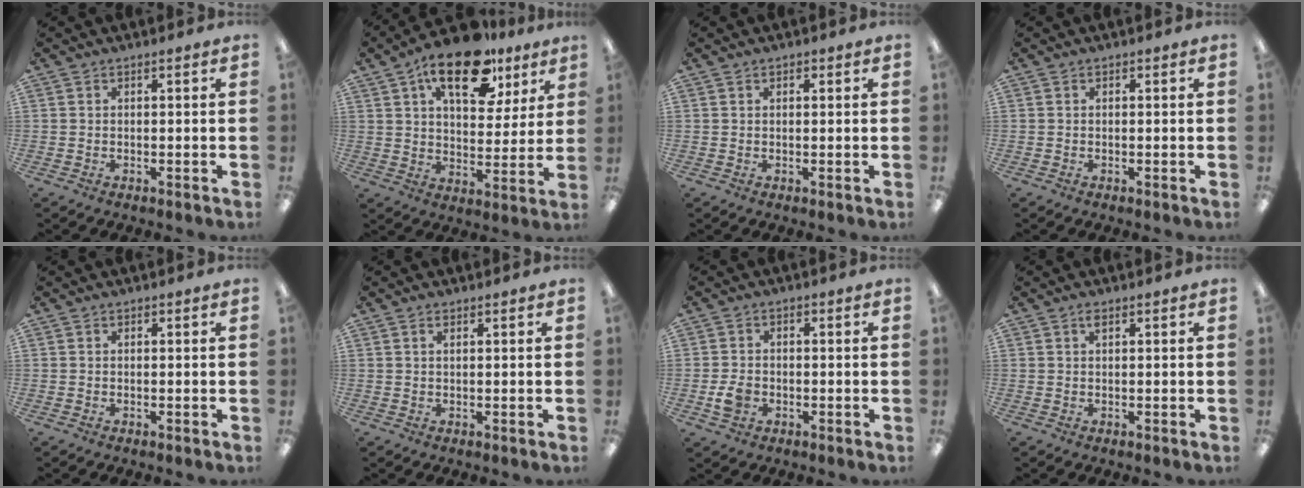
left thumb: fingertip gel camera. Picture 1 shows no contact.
{"total": 18.2, "force": [11.0, 8.8, 11.5], "torque": [-0.176, -0.043, 0.183]}
{"total": 0.7, "force": [0.5, 0.5, 0.3], "torque": [-0.006, 0.003, 0.008]}
{"total": 0.0}
{"total": 0.0}
{"total": 0.9, "force": [0.5, 0.4, 0.6], "torque": [-0.014, 0.002, 0.009]}
{"total": 4.0, "force": [-1.2, 3.1, 2.2], "torque": [-0.041, 0.006, -0.022]}
{"total": 1.1, "force": [0.7, 0.4, 0.8], "torque": [-0.010, 0.000, 0.010]}